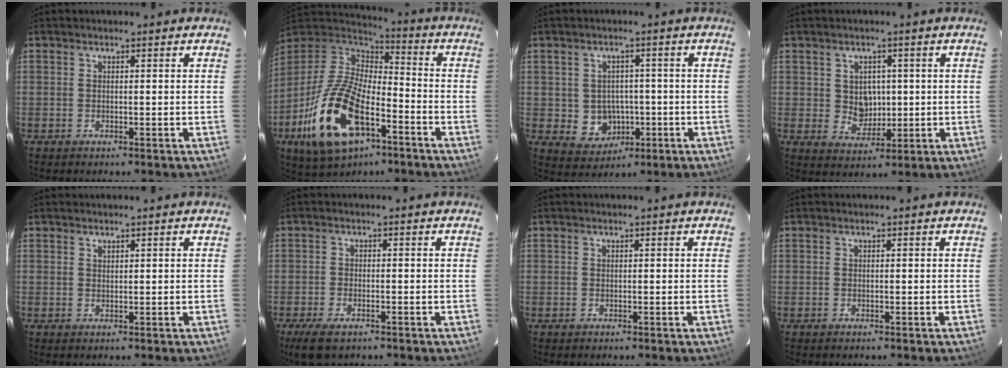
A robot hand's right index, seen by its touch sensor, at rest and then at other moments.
{"total": 22.6, "force": [-9.9, 11.3, 16.9], "torque": [-0.366, -0.029, -0.174]}
{"total": 6.6, "force": [-1.2, 6.3, 1.7], "torque": [-0.047, 0.014, 0.004]}
{"total": 5.2, "force": [0.6, 4.6, 2.2], "torque": [-0.038, 0.007, 0.018]}
{"total": 0.7, "force": [0.6, 0.2, 0.1], "torque": [-0.002, 0.001, 0.013]}
{"total": 5.2, "force": [-3.5, 2.2, 3.2], "torque": [-0.080, -0.016, -0.063]}
{"total": 0.0}
{"total": 0.0}